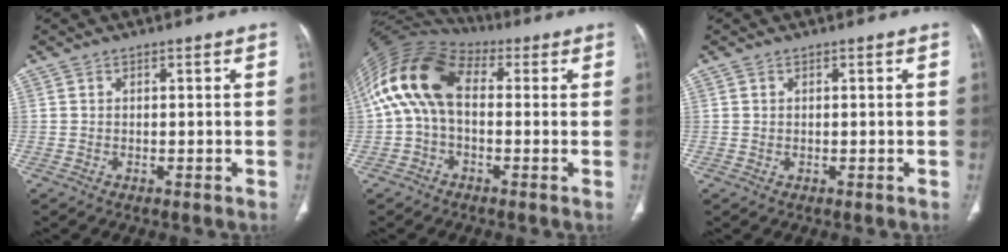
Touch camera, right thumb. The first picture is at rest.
{"total": 14.0, "force": [1.4, 8.6, 10.9], "torque": [-0.212, 0.042, 0.013]}
{"total": 0.0}